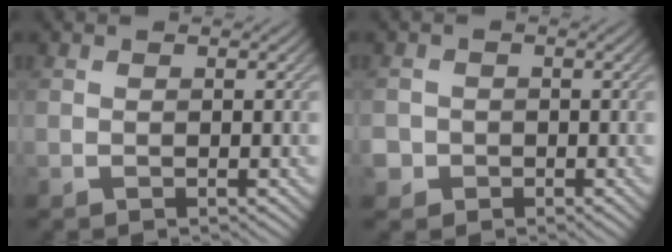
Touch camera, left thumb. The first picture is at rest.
{"total": 2.6, "force": [-1.1, 2.4, 0.3], "torque": [-0.007, 0.001, -0.029]}